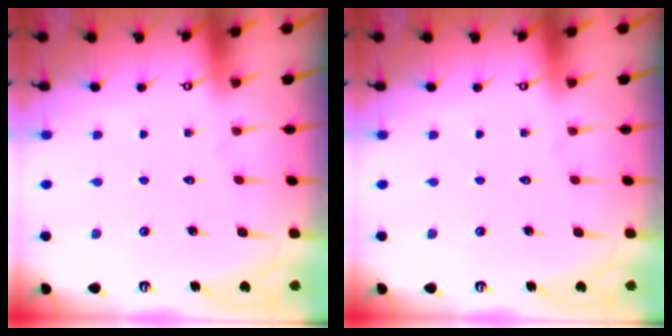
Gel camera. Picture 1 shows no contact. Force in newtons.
{"total": 0.0}